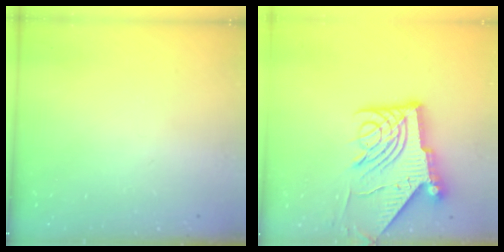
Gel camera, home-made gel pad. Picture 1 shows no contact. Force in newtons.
{"total": 15.2, "press": 15.1, "slide": 1.5}